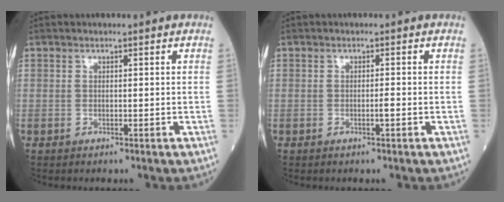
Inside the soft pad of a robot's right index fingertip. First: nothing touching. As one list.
[{"total": 1.2, "force": [-0.4, -0.1, 1.1], "torque": [-0.019, -0.001, -0.008]}]